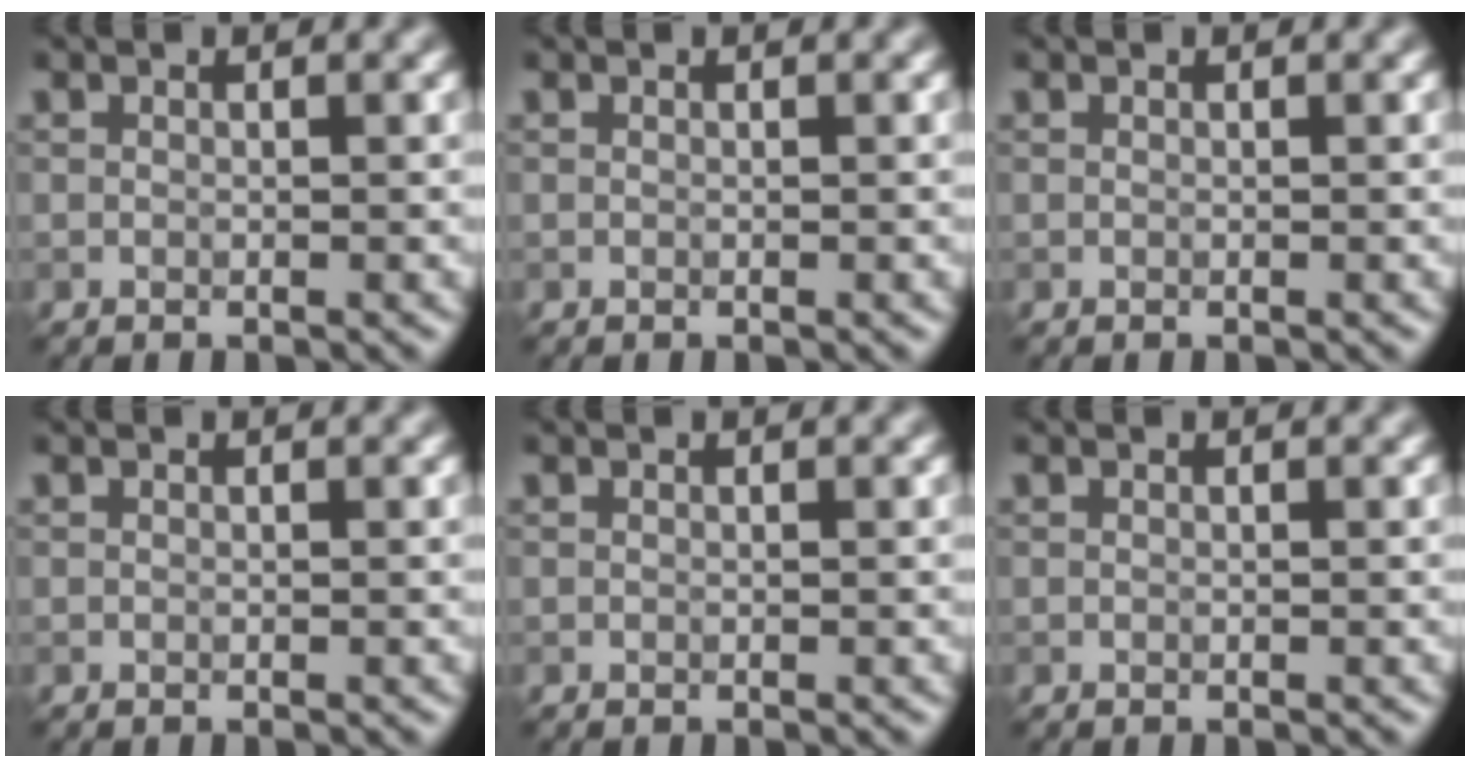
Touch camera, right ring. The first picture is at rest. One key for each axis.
{"total": 0.0}
{"total": 0.0}
{"total": 0.0}
{"total": 0.0}
{"total": 0.0}